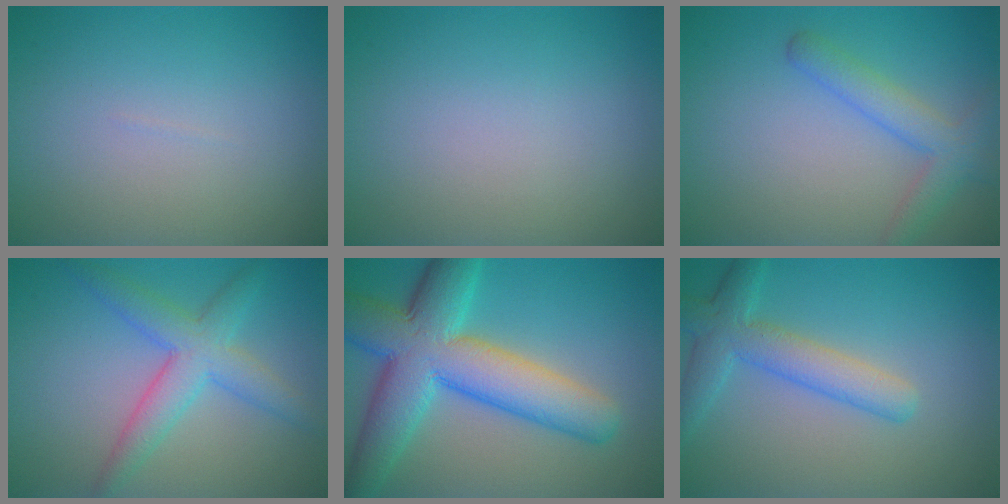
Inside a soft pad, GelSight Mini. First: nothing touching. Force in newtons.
{"total": 0.0}
{"total": 3.2, "press": 3.2, "slide": 0.2}
{"total": 4.7, "press": 4.7, "slide": 0.1}
{"total": 10.8, "press": 10.8, "slide": 0.6}
{"total": 5.6, "press": 5.6, "slide": 0.3}